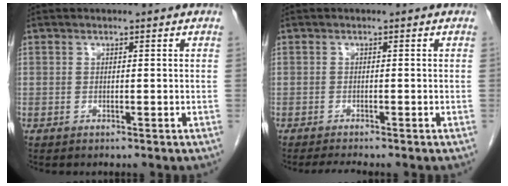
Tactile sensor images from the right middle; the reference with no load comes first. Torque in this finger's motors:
{"motor_torque": [0.01, -0.01, 0.01, 0.00]}